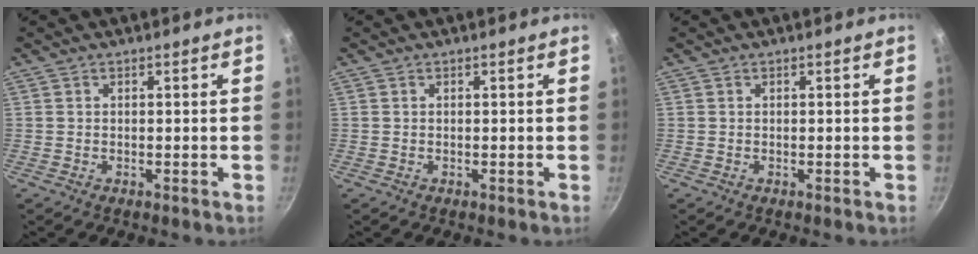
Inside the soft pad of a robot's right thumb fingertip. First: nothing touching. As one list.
[{"total": 0.0}, {"total": 0.0}]